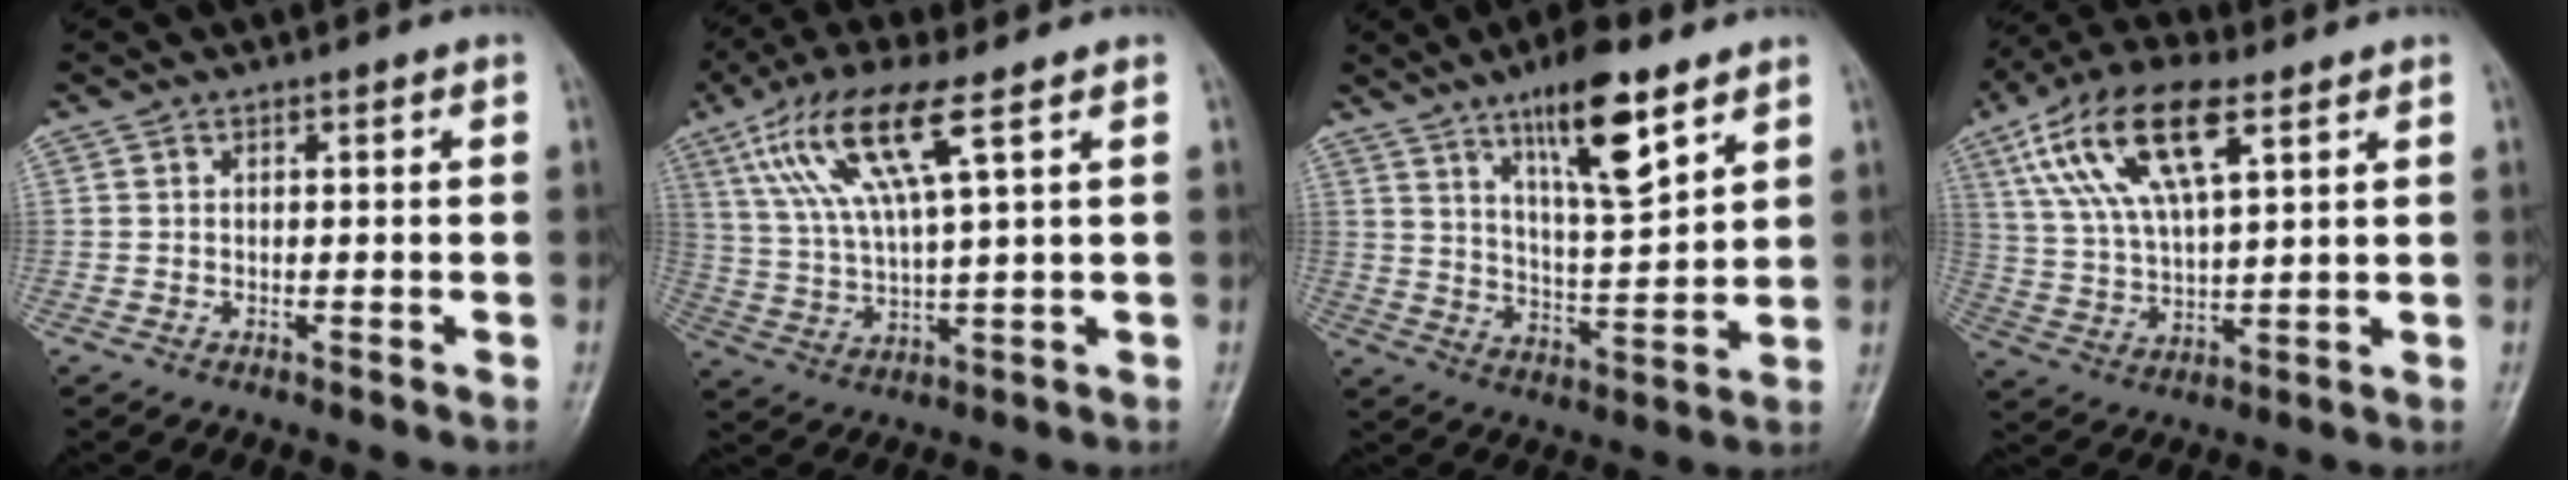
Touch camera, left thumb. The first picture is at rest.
{"total": 13.2, "force": [6.0, 2.6, 11.5], "torque": [-0.250, -0.007, 0.120]}
{"total": 13.6, "force": [8.2, 3.4, 10.3], "torque": [-0.156, -0.048, 0.140]}
{"total": 16.3, "force": [7.5, 6.6, 12.9], "torque": [-0.245, -0.004, 0.140]}